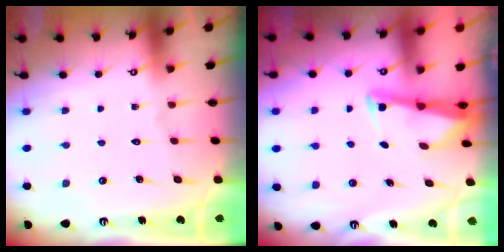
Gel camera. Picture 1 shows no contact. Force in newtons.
{"total": 2.7, "press": 2.7, "slide": 0.2}